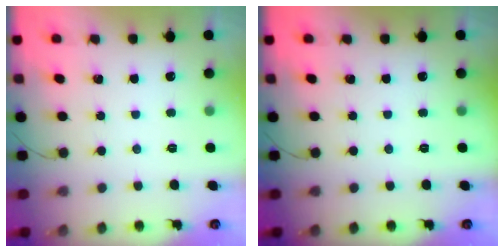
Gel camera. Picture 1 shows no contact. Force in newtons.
{"total": 0.0}